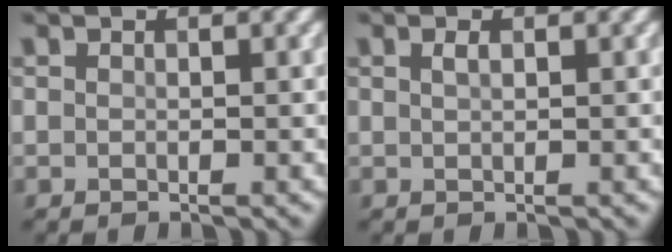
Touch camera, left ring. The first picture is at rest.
{"total": 0.7, "force": [0.4, 0.3, 0.6], "torque": [-0.014, 0.003, 0.007]}